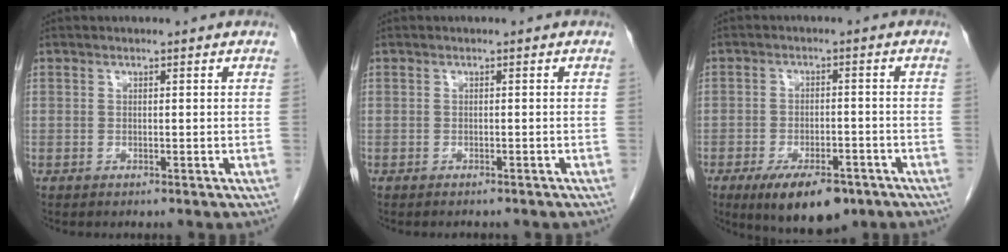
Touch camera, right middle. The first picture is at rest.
{"total": 2.3, "force": [-2.0, 0.8, 0.8], "torque": [-0.015, -0.004, -0.020]}
{"total": 10.1, "force": [-6.7, 4.0, 6.4], "torque": [-0.100, -0.007, -0.101]}